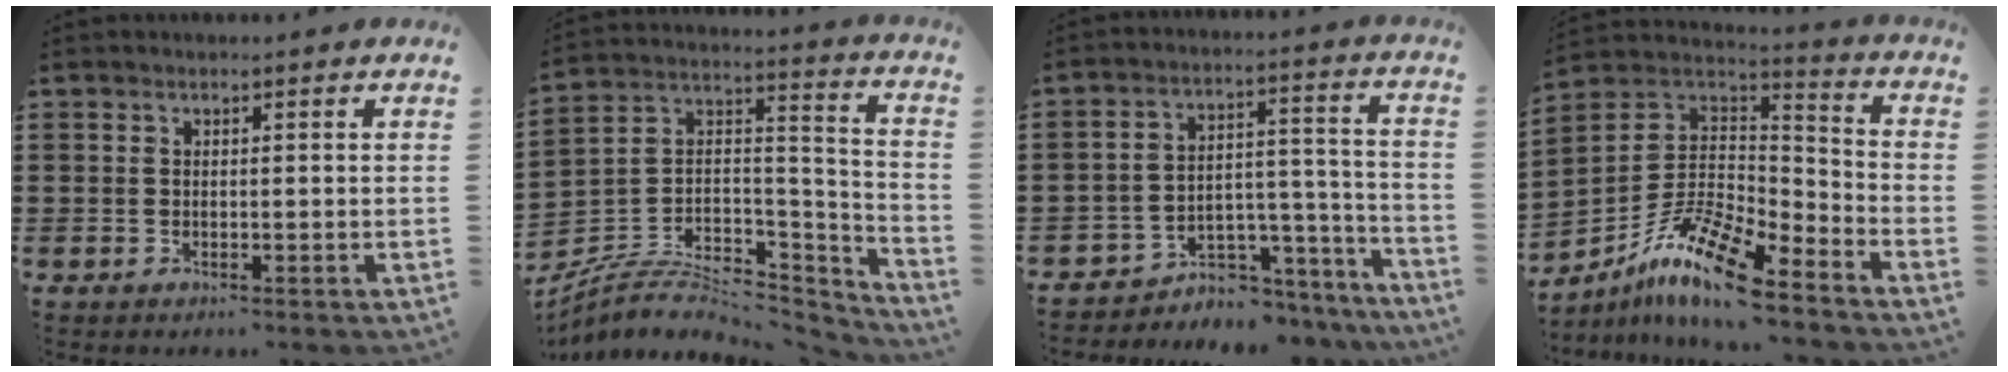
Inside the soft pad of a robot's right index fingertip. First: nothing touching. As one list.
[{"total": 6.9, "force": [-4.5, 3.9, 3.4], "torque": [-0.075, 0.004, -0.086]}, {"total": 4.2, "force": [-3.5, 2.3, 0.4], "torque": [-0.018, 0.001, -0.071]}, {"total": 12.2, "force": [-8.8, 2.9, 7.9], "torque": [-0.166, 0.011, -0.177]}]